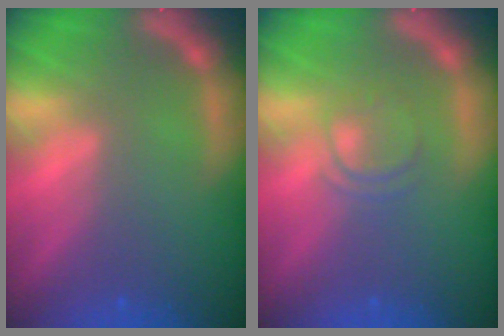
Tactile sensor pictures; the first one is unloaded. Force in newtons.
{"total": 2.4}